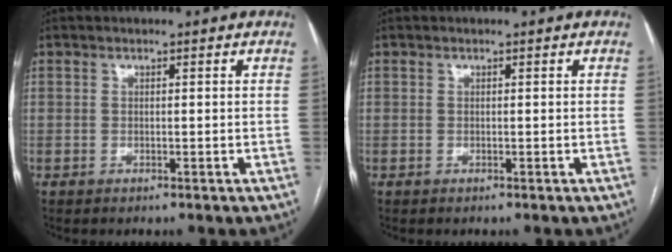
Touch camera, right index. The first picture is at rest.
{"total": 0.0}